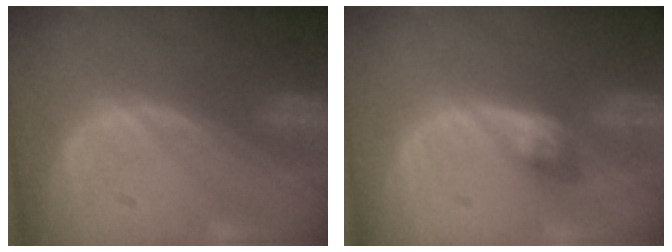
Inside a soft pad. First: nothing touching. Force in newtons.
{"total": 3.0, "press": 2.6, "slide": 1.5}